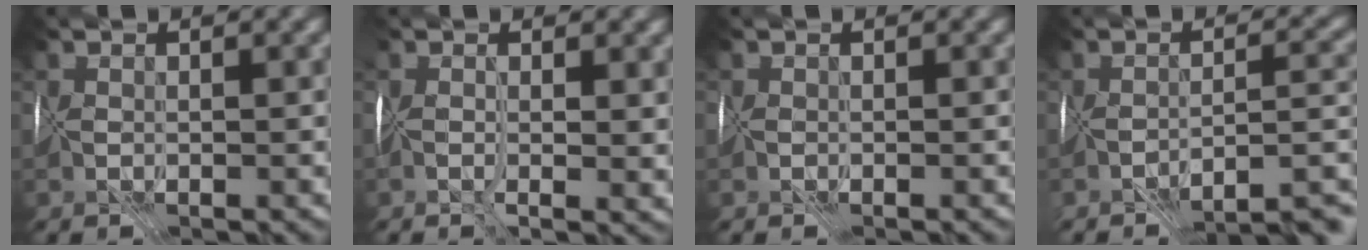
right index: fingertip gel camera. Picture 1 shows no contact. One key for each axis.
{"total": 3.9, "fx": 0.2, "fy": 1.7, "fz": 3.5, "tx": -0.058, "ty": -0.007, "tz": 0.007}
{"total": 1.1, "fx": -0.9, "fy": 0.4, "fz": 0.6, "tx": 0.001, "ty": -0.004, "tz": -0.015}
{"total": 8.5, "fx": -7.6, "fy": 1.1, "fz": 3.7, "tx": -0.040, "ty": 0.006, "tz": -0.084}